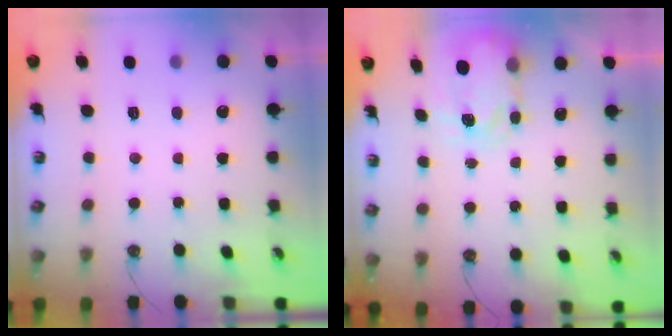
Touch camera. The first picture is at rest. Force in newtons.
{"total": 5.0, "press": 5.0, "slide": 0.3}